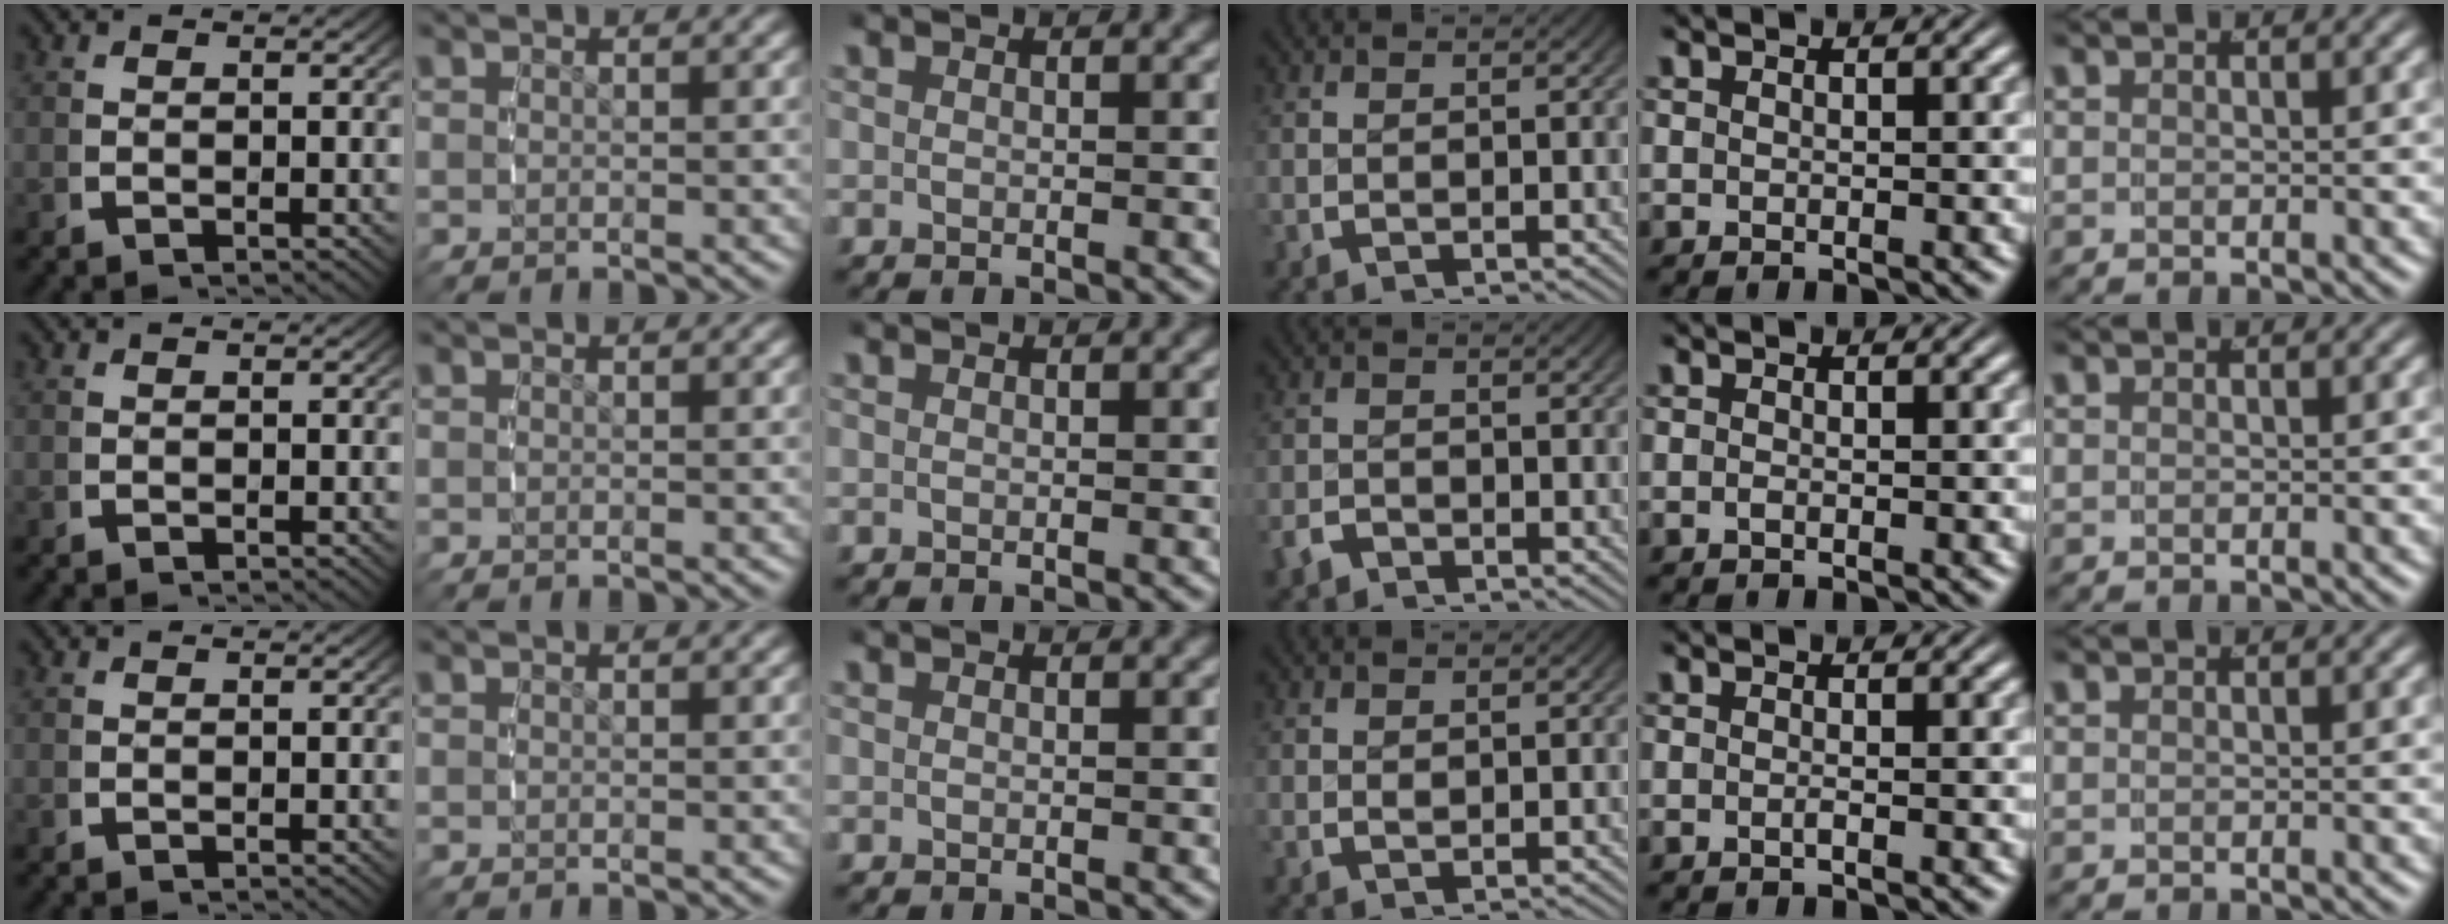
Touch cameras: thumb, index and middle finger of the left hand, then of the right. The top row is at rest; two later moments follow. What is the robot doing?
{"motion": "grasp_and_lifting", "object": "small bumper sticker"}